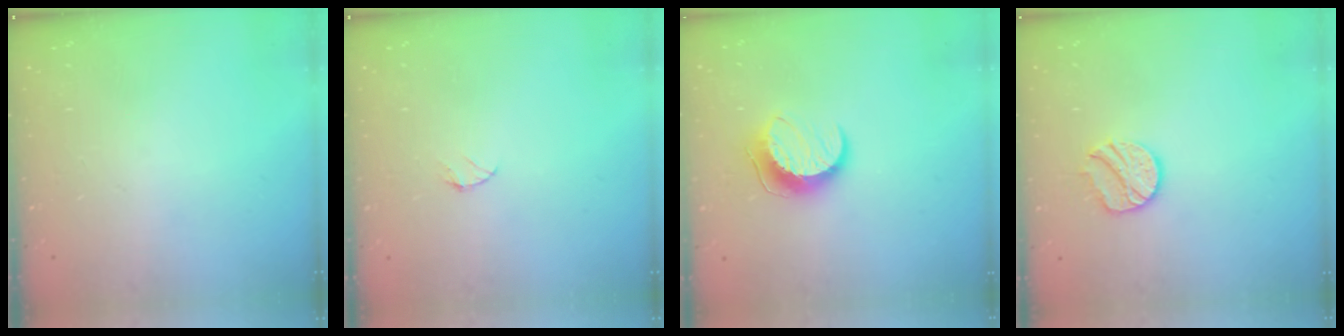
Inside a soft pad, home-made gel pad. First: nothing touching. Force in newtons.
{"total": 4.0, "press": 4.0, "slide": 0.5}
{"total": 10.2, "press": 10.1, "slide": 0.5}
{"total": 9.4, "press": 9.4, "slide": 0.4}